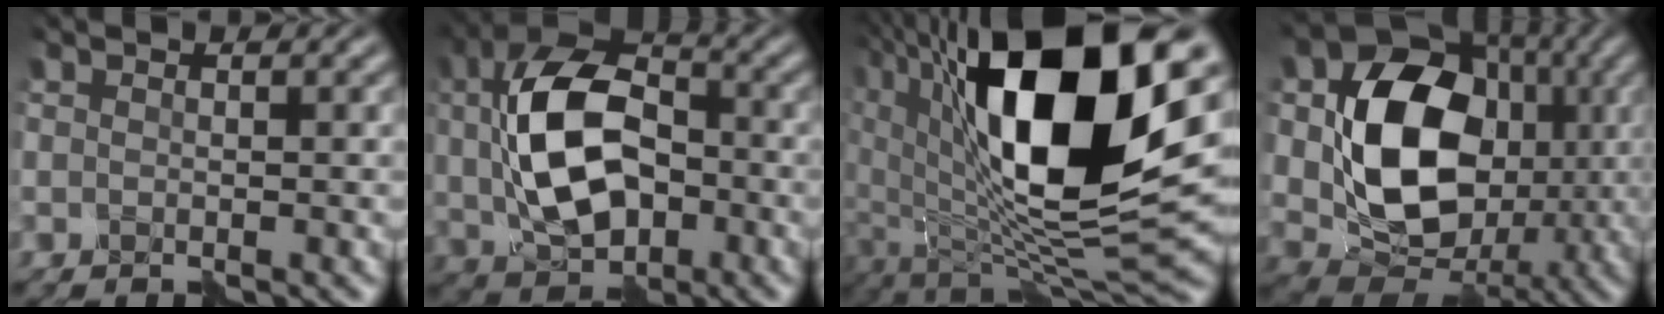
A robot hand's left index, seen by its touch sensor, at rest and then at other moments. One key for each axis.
{"total": 10.6, "fx": 0.3, "fy": 6.5, "fz": 8.4, "tx": -0.176, "ty": 0.003, "tz": 0.008}
{"total": 17.1, "fx": 4.8, "fy": 7.6, "fz": 14.5, "tx": -0.253, "ty": -0.007, "tz": 0.076}
{"total": 12.5, "fx": 0.8, "fy": 9.5, "fz": 8.1, "tx": -0.138, "ty": -0.009, "tz": 0.022}